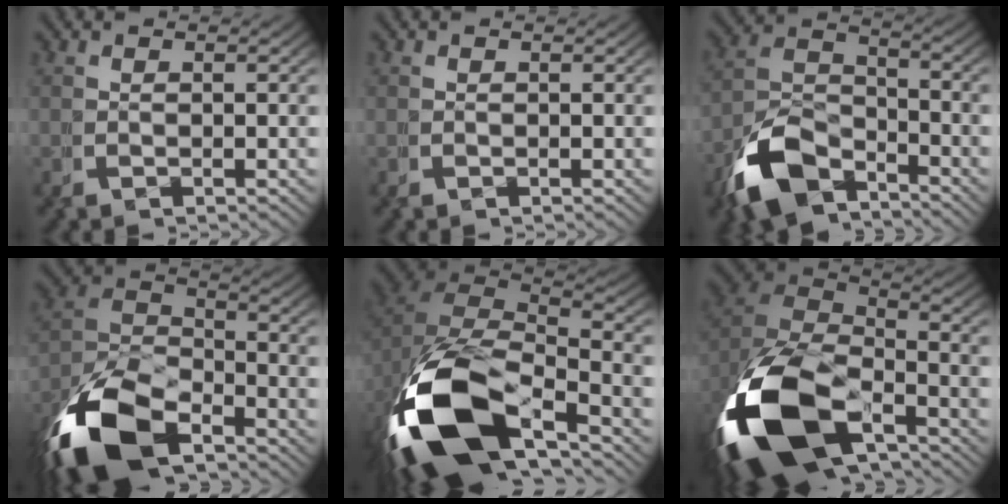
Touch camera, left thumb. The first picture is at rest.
{"total": 0.0}
{"total": 8.3, "force": [-4.7, 5.2, 4.4], "torque": [-0.088, -0.027, -0.073]}
{"total": 10.7, "force": [-5.2, 6.4, 6.9], "torque": [-0.143, -0.028, -0.080]}
{"total": 16.7, "force": [-3.4, 10.6, 12.5], "torque": [-0.287, -0.052, -0.031]}
{"total": 16.9, "force": [-3.9, 11.0, 12.3], "torque": [-0.296, -0.059, -0.041]}